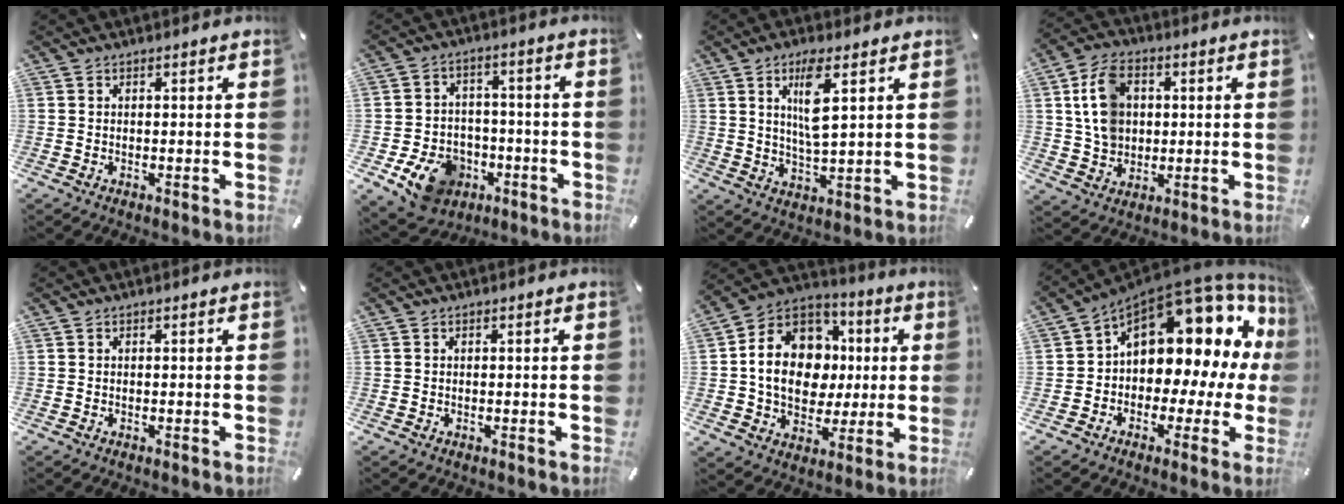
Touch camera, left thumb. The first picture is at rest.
{"total": 11.5, "force": [-5.7, 8.7, 5.0], "torque": [-0.086, 0.039, -0.096]}
{"total": 8.6, "force": [3.7, 2.0, 7.6], "torque": [-0.146, -0.008, 0.056]}
{"total": 10.4, "force": [2.2, 8.4, 5.7], "torque": [-0.112, 0.010, 0.043]}
{"total": 0.0}
{"total": 0.0}
{"total": 16.9, "force": [0.1, 14.0, 9.3], "torque": [-0.187, 0.009, 0.009]}
{"total": 16.4, "force": [7.0, 9.9, 10.9], "torque": [-0.149, -0.065, 0.117]}